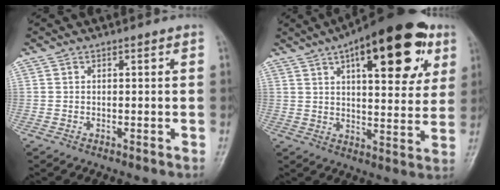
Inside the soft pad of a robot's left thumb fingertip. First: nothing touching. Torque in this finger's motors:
{"motor_torque": [0.86, 1.66, 1.84, -0.93, 0.46]}